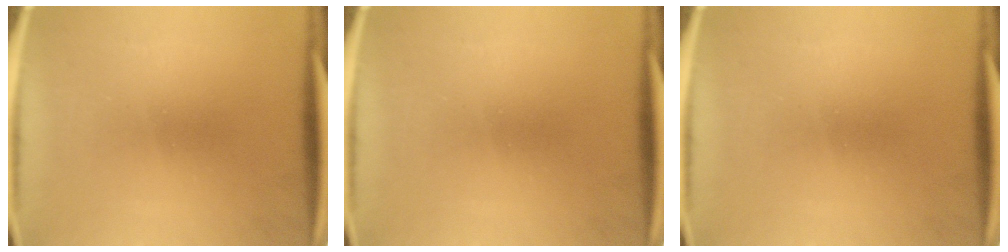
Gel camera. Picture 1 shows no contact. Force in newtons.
{"total": 0.0}
{"total": 0.0}